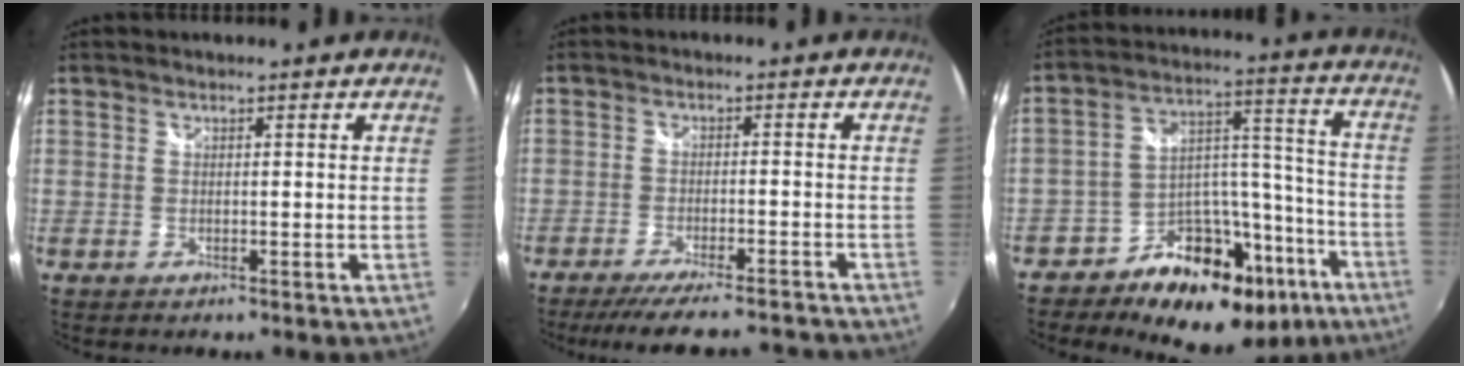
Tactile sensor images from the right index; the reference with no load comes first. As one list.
[{"total": 15.5, "force": [-13.8, 2.8, 6.5], "torque": [-0.133, -0.019, -0.194]}, {"total": 19.7, "force": [-13.3, 11.7, 8.7], "torque": [-0.137, 0.068, -0.181]}]